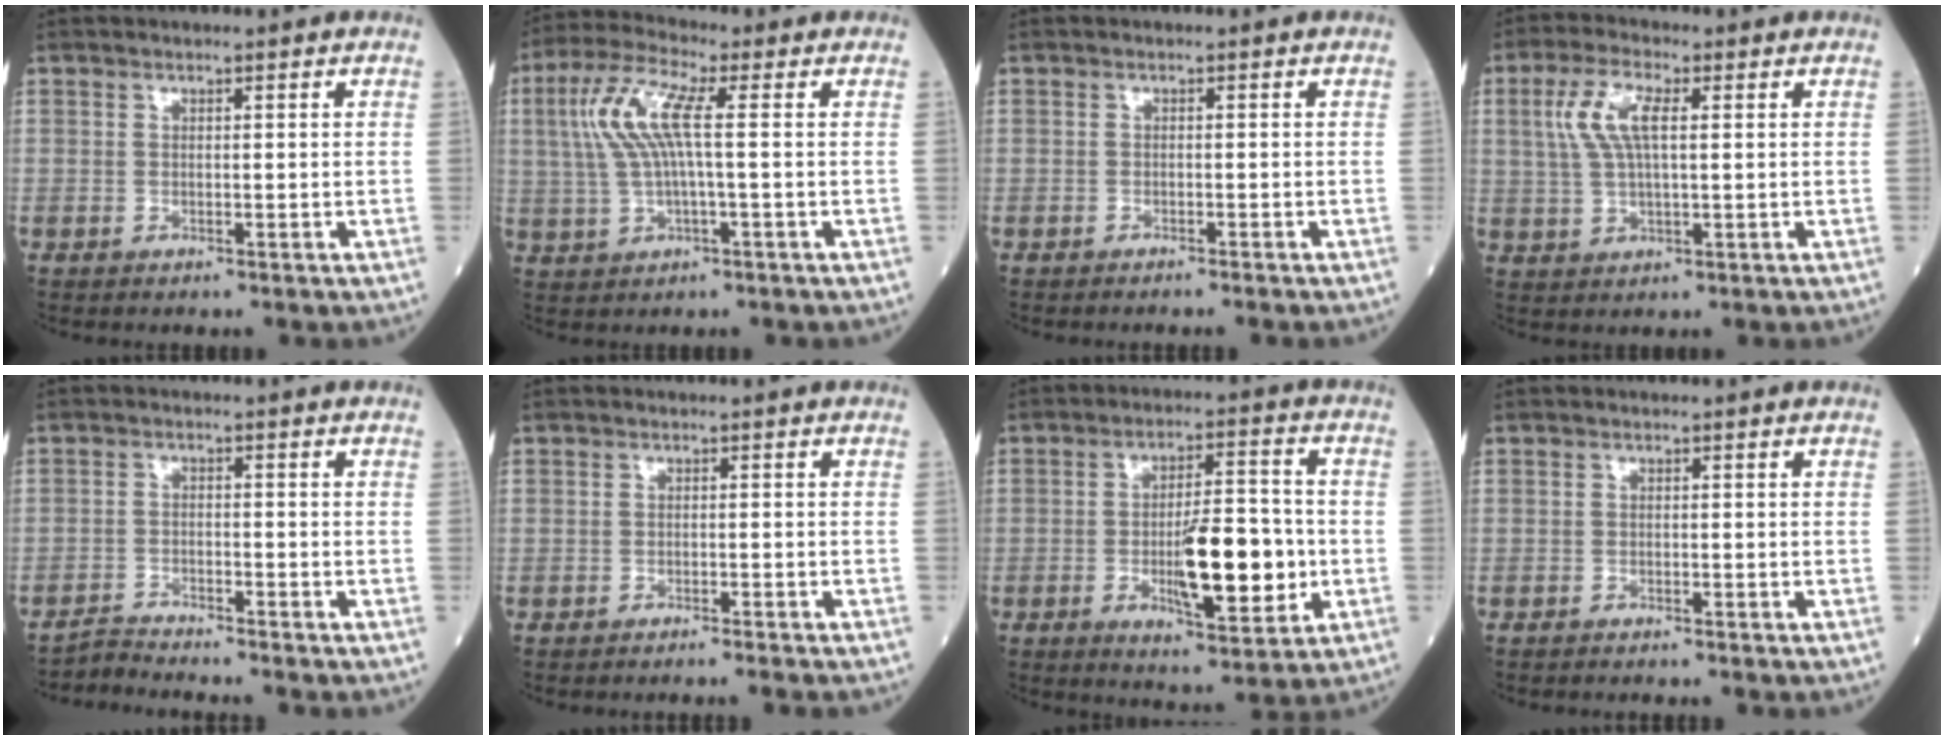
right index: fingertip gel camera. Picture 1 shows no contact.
{"total": 8.6, "force": [1.4, 1.4, 8.3], "torque": [-0.191, 0.022, 0.029]}
{"total": 2.1, "force": [-1.9, -0.2, 0.9], "torque": [-0.014, 0.001, -0.021]}
{"total": 6.8, "force": [1.9, 2.0, 6.2], "torque": [-0.144, 0.013, 0.042]}
{"total": 3.3, "force": [-3.1, -1.1, -0.4], "torque": [0.003, -0.019, -0.056]}
{"total": 4.0, "force": [-3.6, -0.5, 1.5], "torque": [-0.016, -0.002, -0.045]}
{"total": 11.7, "force": [-2.3, 2.9, 11.0], "torque": [-0.181, -0.001, -0.030]}
{"total": 1.9, "force": [-1.8, -0.1, 0.7], "torque": [-0.013, -0.001, -0.020]}